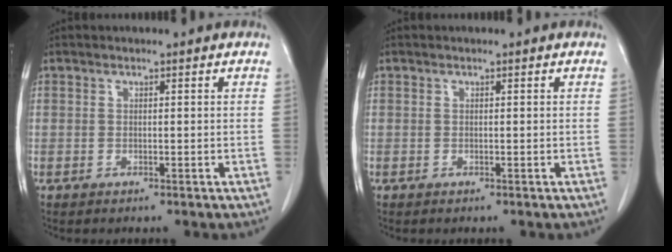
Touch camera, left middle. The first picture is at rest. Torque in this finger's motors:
{"motor_torque": [-0.13, -0.02, 0.01, 0.00]}